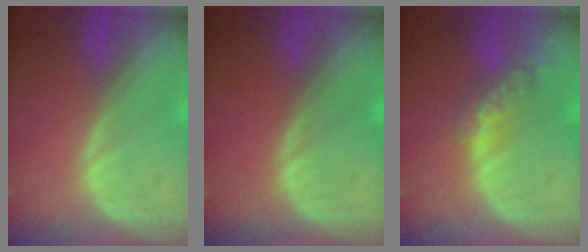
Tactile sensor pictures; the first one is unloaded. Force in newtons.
{"total": 0.0}
{"total": 5.7, "press": 5.0, "slide": 2.6}